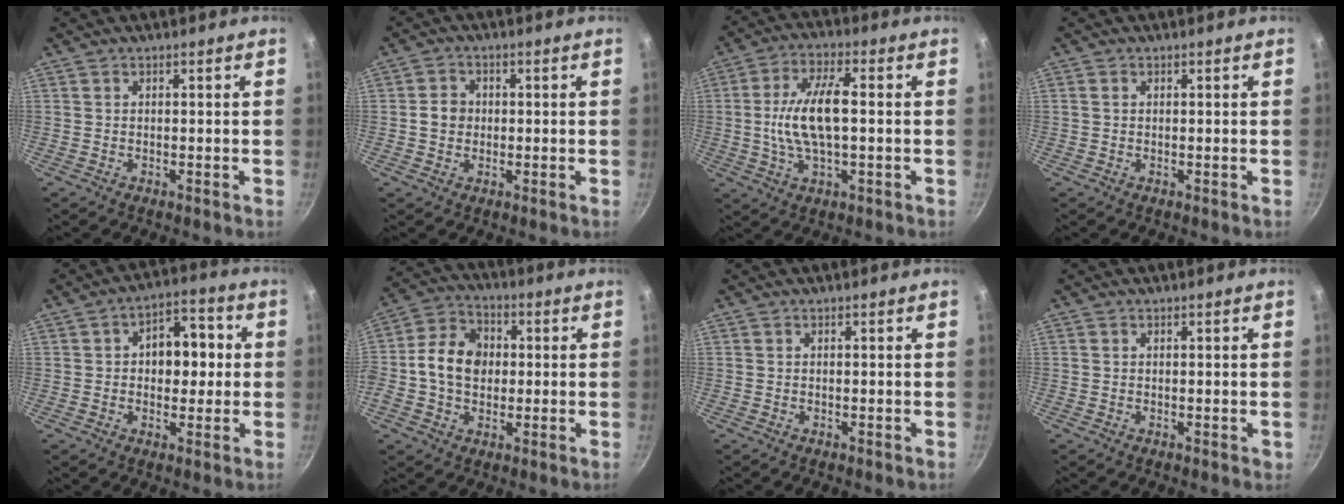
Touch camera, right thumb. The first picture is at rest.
{"total": 3.9, "force": [-0.1, 3.5, 1.9], "torque": [-0.014, 0.010, -0.008]}
{"total": 11.7, "force": [0.0, 4.8, 10.6], "torque": [-0.205, 0.018, -0.005]}
{"total": 0.9, "force": [0.2, 0.7, 0.5], "torque": [-0.008, 0.004, 0.002]}
{"total": 9.8, "force": [0.7, 6.8, 7.0], "torque": [-0.047, 0.020, 0.002]}
{"total": 11.6, "force": [0.2, 9.0, 7.2], "torque": [-0.105, 0.018, -0.017]}
{"total": 0.0}
{"total": 0.6, "force": [0.2, 0.5, 0.3], "torque": [0.000, 0.002, 0.001]}